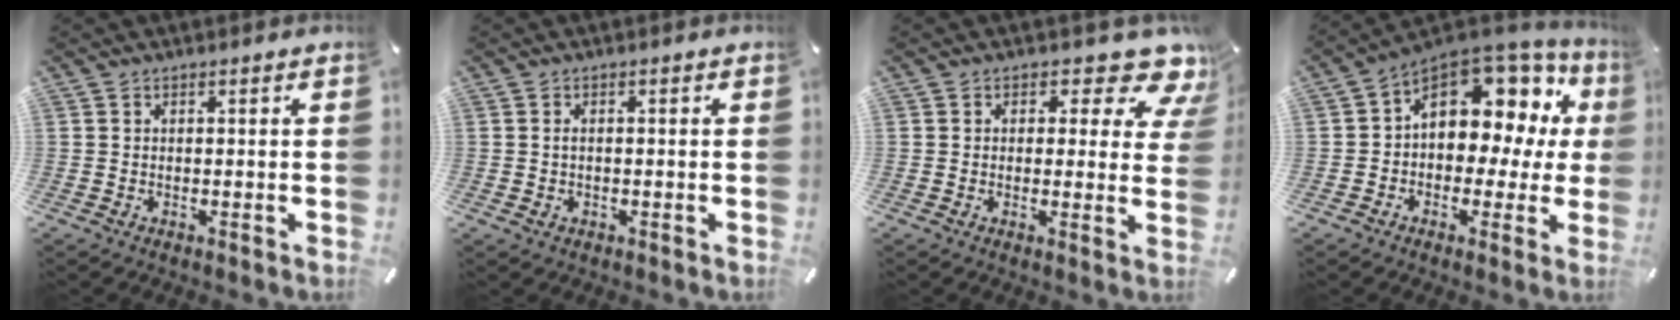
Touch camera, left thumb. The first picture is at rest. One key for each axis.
{"total": 1.5, "fx": -0.2, "fy": 0.9, "fz": 1.1, "tx": -0.023, "ty": 0.002, "tz": -0.004}
{"total": 9.1, "fx": 5.7, "fy": 4.2, "fz": 5.7, "tx": -0.060, "ty": -0.043, "tz": 0.093}
{"total": 12.1, "fx": 5.1, "fy": 8.3, "fz": 7.3, "tx": -0.104, "ty": -0.047, "tz": 0.090}